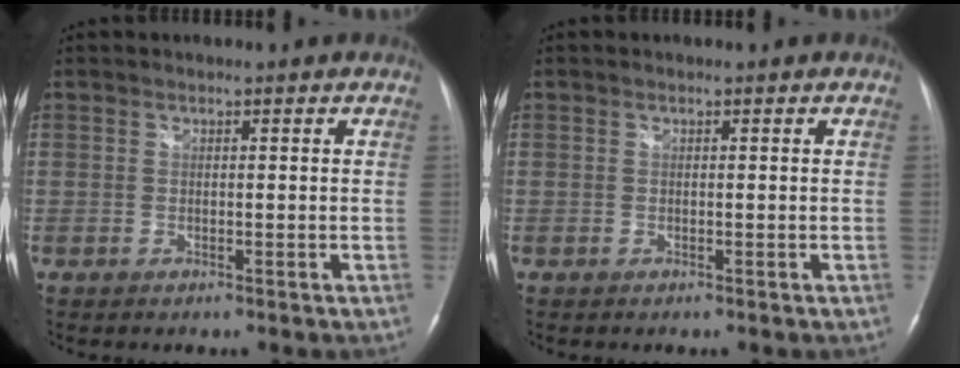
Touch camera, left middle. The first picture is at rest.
{"total": 0.0}